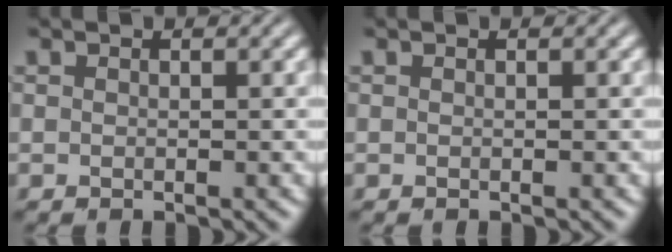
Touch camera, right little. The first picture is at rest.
{"total": 0.0}